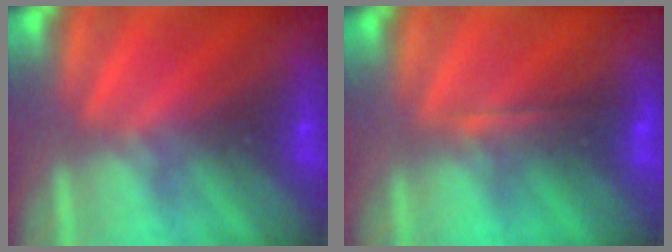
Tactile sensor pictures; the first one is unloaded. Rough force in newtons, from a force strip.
{"total": 1.8}